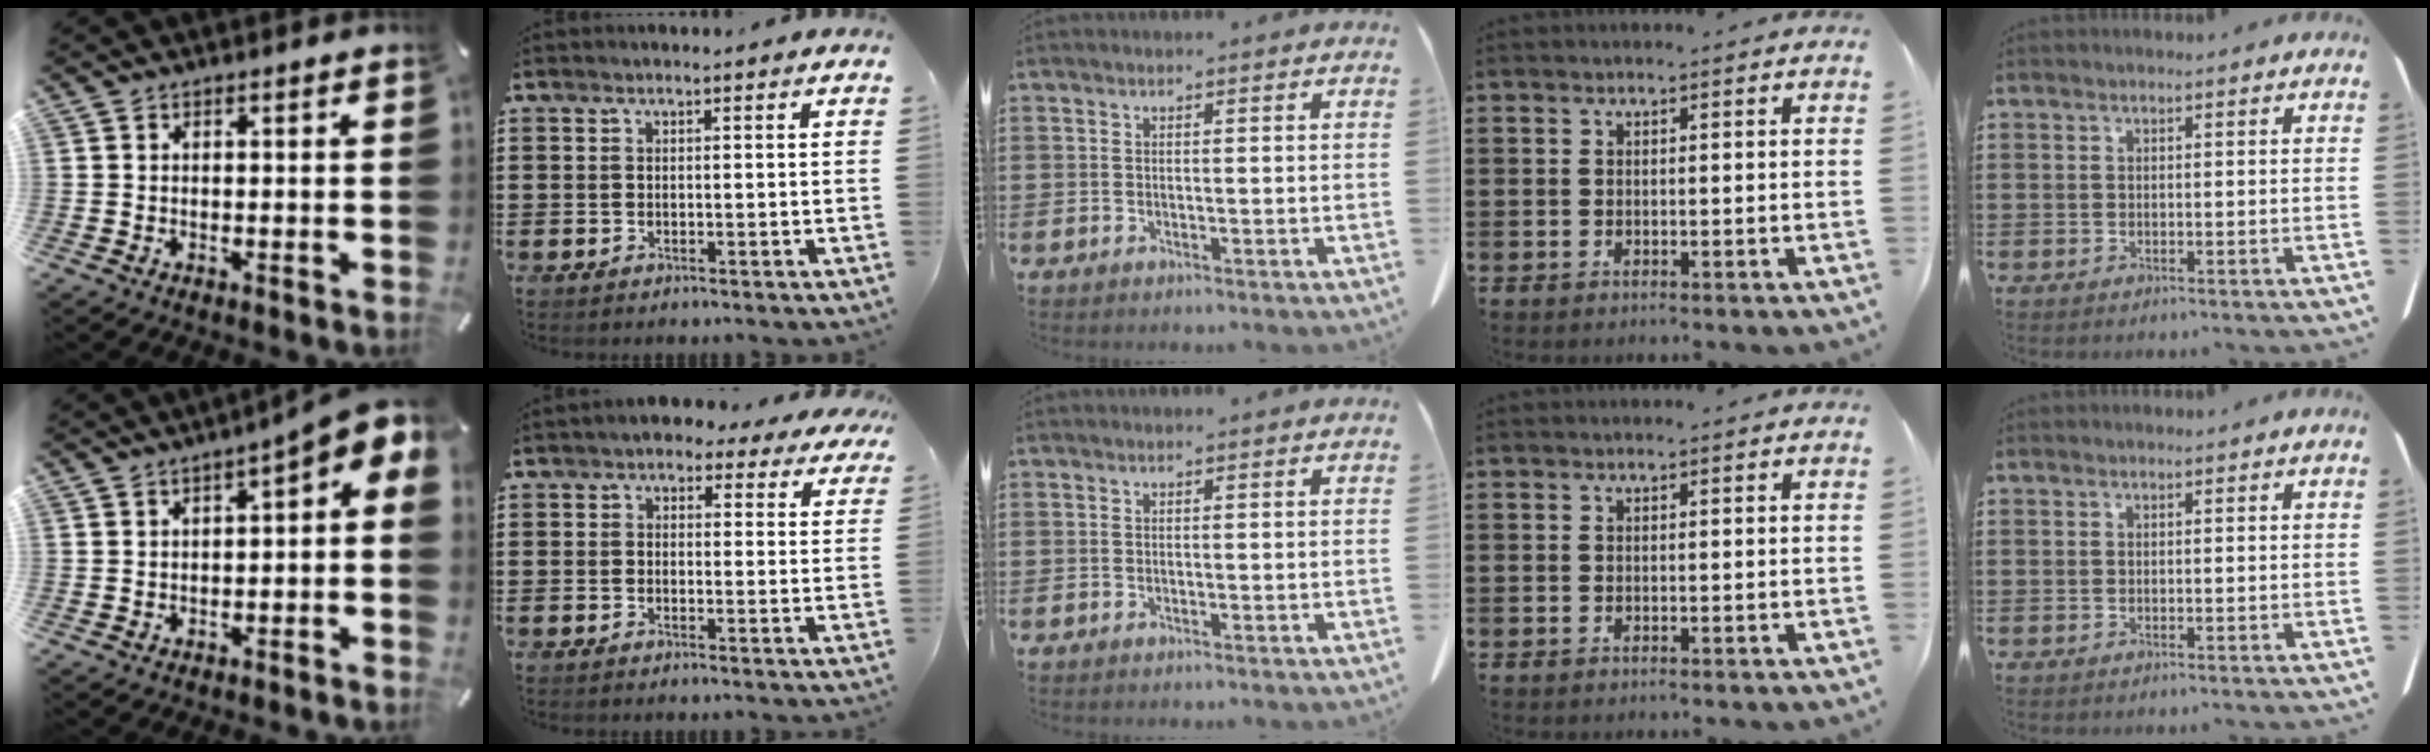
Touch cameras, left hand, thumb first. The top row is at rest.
{"thumb": {"total": 5.4, "force": [0.8, 2.0, 4.9], "torque": [-0.071, -0.017, 0.008]}, "index": {"total": 3.7, "force": [3.0, 1.5, 1.4], "torque": [-0.030, -0.002, 0.054]}}